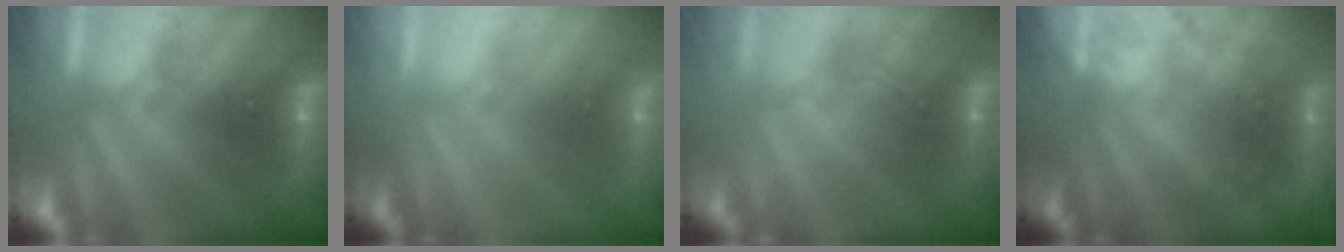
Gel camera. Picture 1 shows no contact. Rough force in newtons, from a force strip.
{"total": 3.2}
{"total": 2.8}
{"total": 2.2}